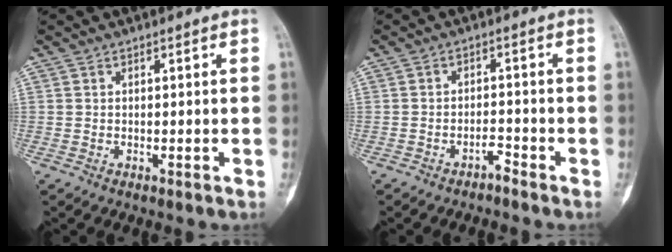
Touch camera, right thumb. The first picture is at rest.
{"total": 2.4, "force": [-2.1, 1.0, 0.6], "torque": [0.000, 0.019, -0.036]}